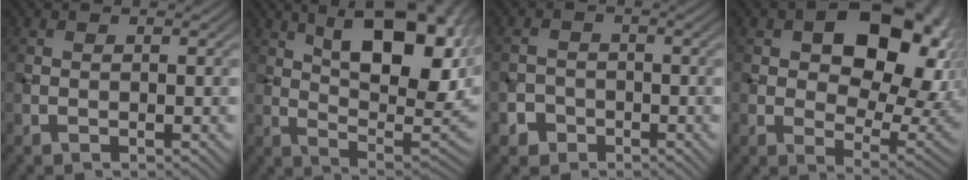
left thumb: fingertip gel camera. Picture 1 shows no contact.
{"total": 15.9, "force": [6.6, 6.3, 13.1], "torque": [-0.212, 0.003, 0.112]}
{"total": 2.1, "force": [-1.4, 1.6, 0.4], "torque": [0.001, 0.004, -0.030]}
{"total": 16.4, "force": [5.2, 9.8, 12.1], "torque": [-0.151, 0.001, 0.083]}